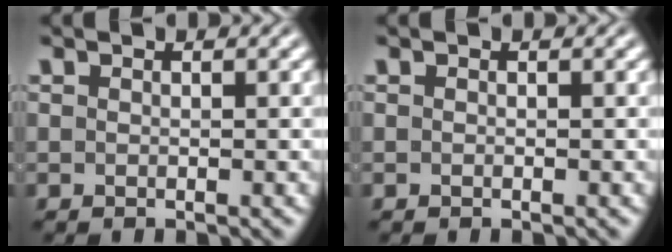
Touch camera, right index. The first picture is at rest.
{"total": 0.0}